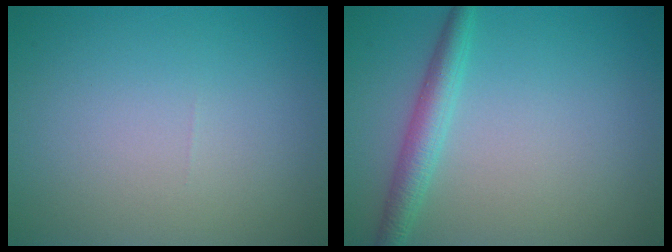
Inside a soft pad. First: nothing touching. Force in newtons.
{"total": 2.7, "press": 2.7, "slide": 0.1}